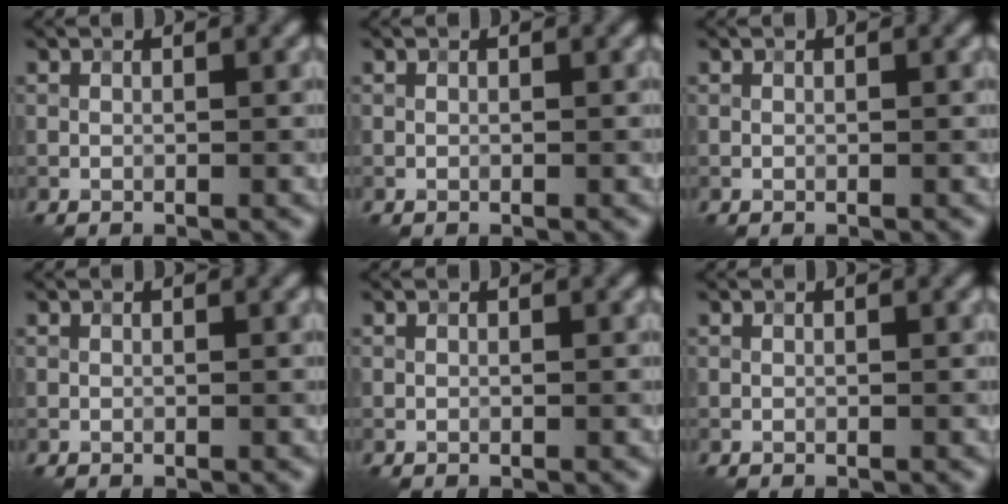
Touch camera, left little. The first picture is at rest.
{"total": 0.0}
{"total": 0.0}
{"total": 0.0}
{"total": 0.0}
{"total": 0.0}